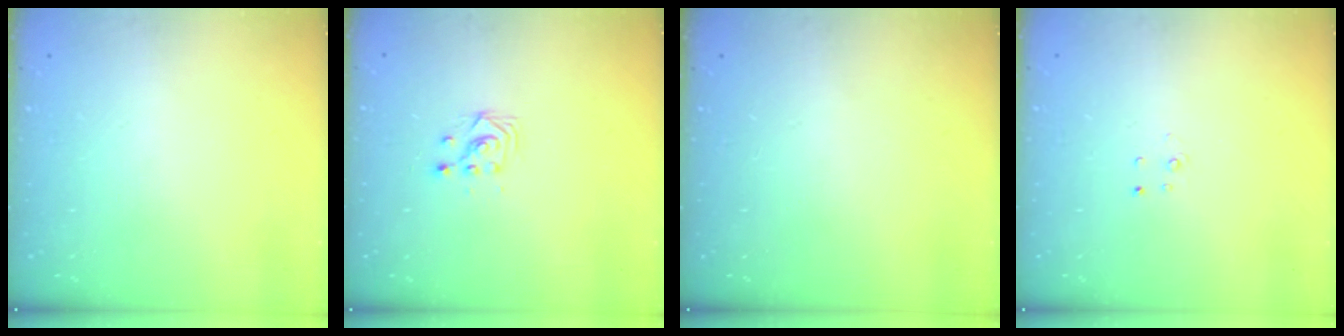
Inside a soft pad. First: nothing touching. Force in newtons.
{"total": 2.9, "press": 2.9, "slide": 0.2}
{"total": 0.0}
{"total": 2.7, "press": 2.7, "slide": 0.3}